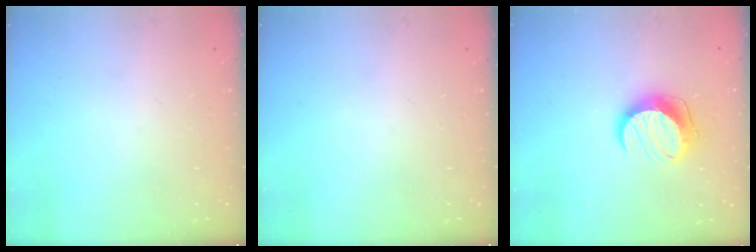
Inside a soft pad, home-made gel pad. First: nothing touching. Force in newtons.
{"total": 0.0}
{"total": 11.5, "press": 11.5, "slide": 0.8}